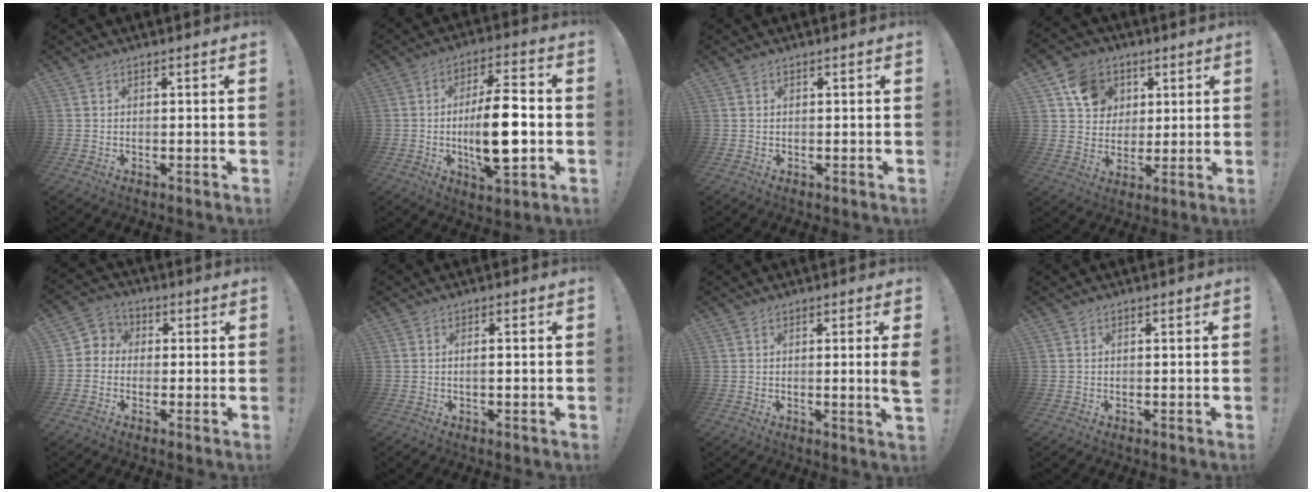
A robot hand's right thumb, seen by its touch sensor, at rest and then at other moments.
{"total": 16.4, "force": [-2.0, 5.2, 15.5], "torque": [-0.281, 0.003, -0.041]}
{"total": 0.0}
{"total": 11.8, "force": [5.0, 9.9, 4.0], "torque": [-0.051, -0.020, 0.100]}
{"total": 5.0, "force": [-1.8, 4.5, 1.3], "torque": [-0.018, 0.020, -0.032]}
{"total": 1.9, "force": [-0.2, 0.3, 1.8], "torque": [-0.031, 0.000, -0.006]}
{"total": 4.5, "force": [0.7, -0.5, 4.4], "torque": [-0.066, -0.011, 0.008]}
{"total": 0.0}